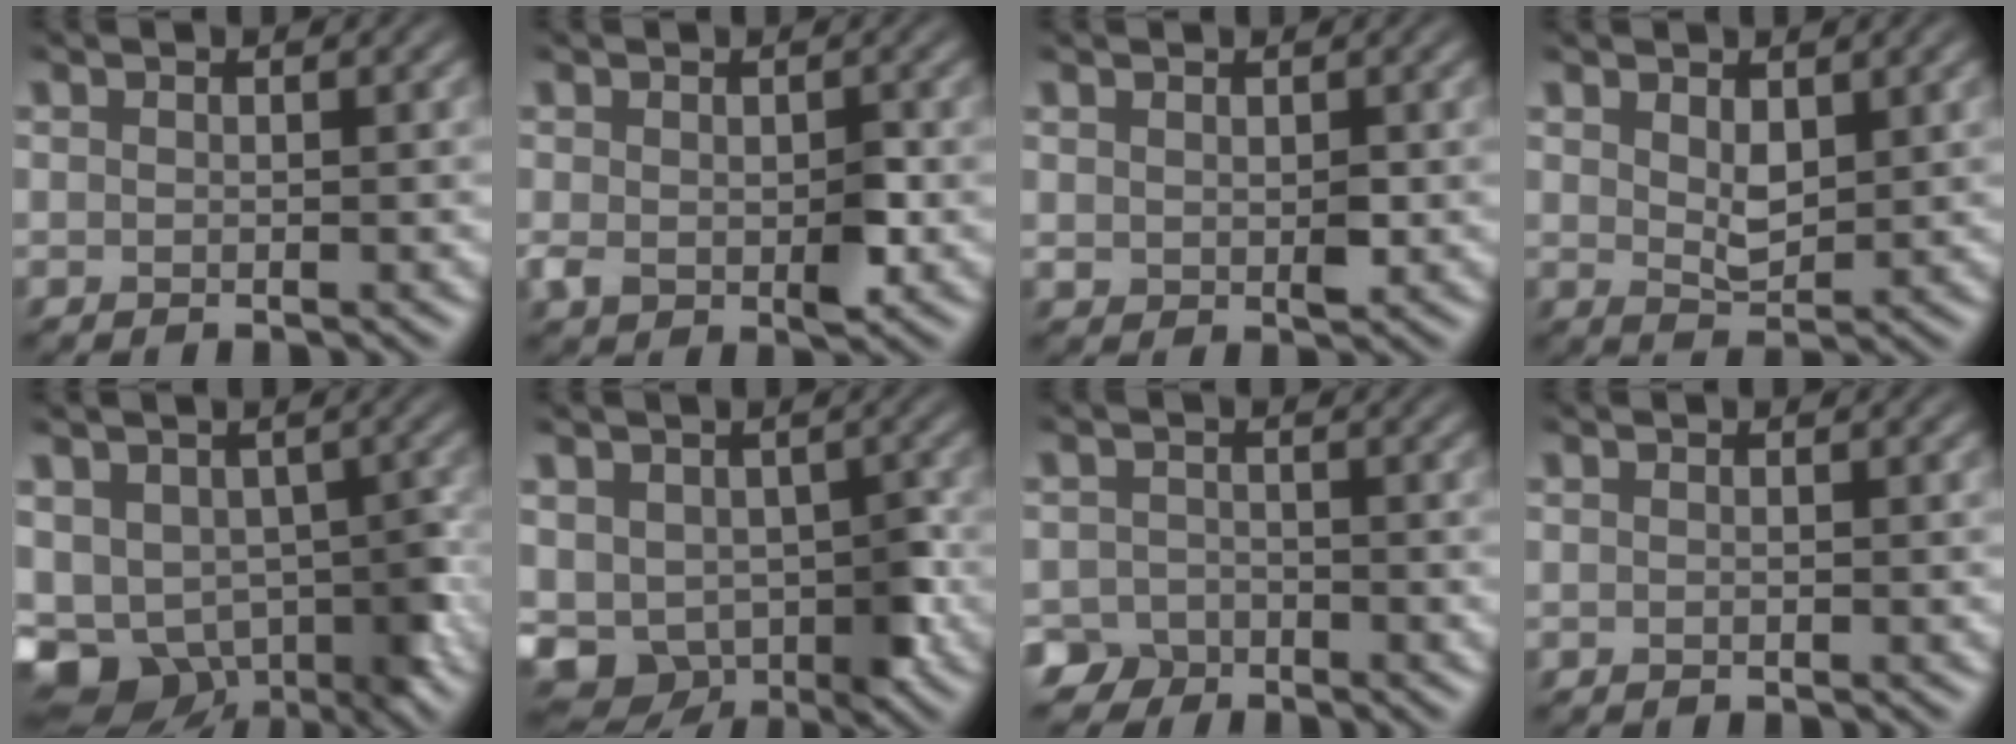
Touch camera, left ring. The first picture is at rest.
{"total": 2.6, "force": [-0.2, 1.6, 2.0], "torque": [-0.035, -0.009, -0.007]}
{"total": 1.4, "force": [0.5, 0.9, 1.0], "torque": [-0.019, -0.005, 0.007]}
{"total": 2.1, "force": [0.8, 1.1, 1.7], "torque": [-0.031, -0.009, 0.007]}
{"total": 9.8, "force": [-5.1, 6.3, 5.6], "torque": [-0.069, -0.005, -0.083]}
{"total": 7.5, "force": [-2.6, 5.6, 4.4], "torque": [-0.046, -0.003, -0.047]}
{"total": 2.8, "force": [-2.2, 1.8, -0.2], "torque": [0.024, -0.003, -0.043]}
{"total": 0.0}